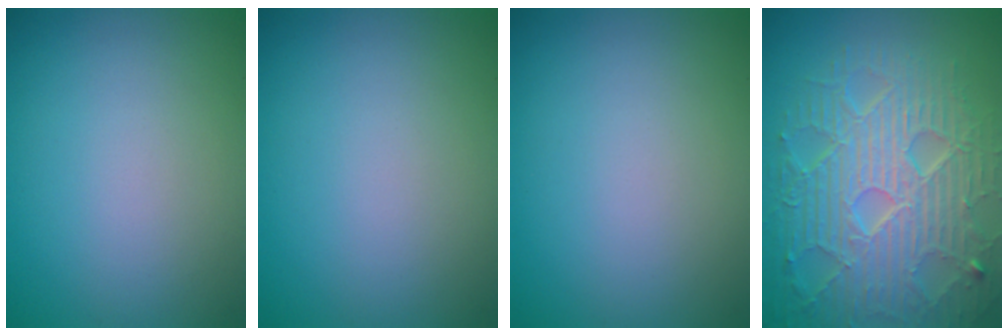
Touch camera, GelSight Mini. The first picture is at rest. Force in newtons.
{"total": 0.0}
{"total": 0.0}
{"total": 9.0, "press": 6.5, "slide": 6.3}